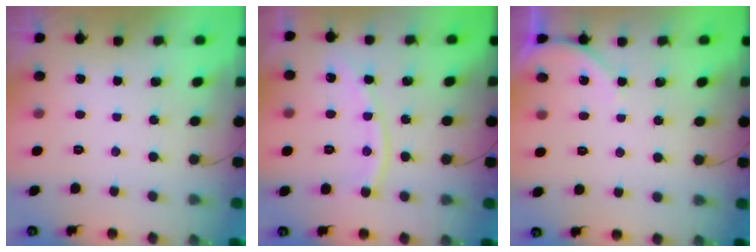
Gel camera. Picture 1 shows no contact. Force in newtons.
{"total": 11.8, "press": 11.7, "slide": 1.3}
{"total": 4.0, "press": 4.0, "slide": 0.5}